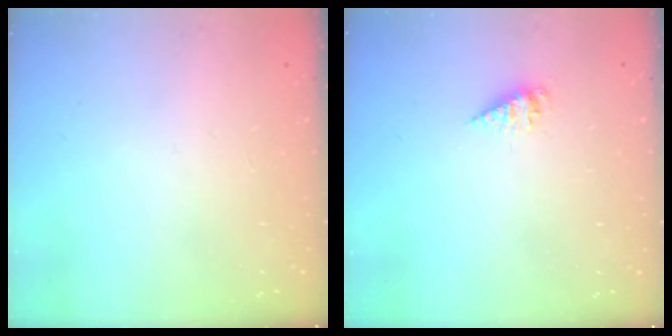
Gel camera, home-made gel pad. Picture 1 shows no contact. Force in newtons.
{"total": 2.1, "press": 2.1, "slide": 0.2}